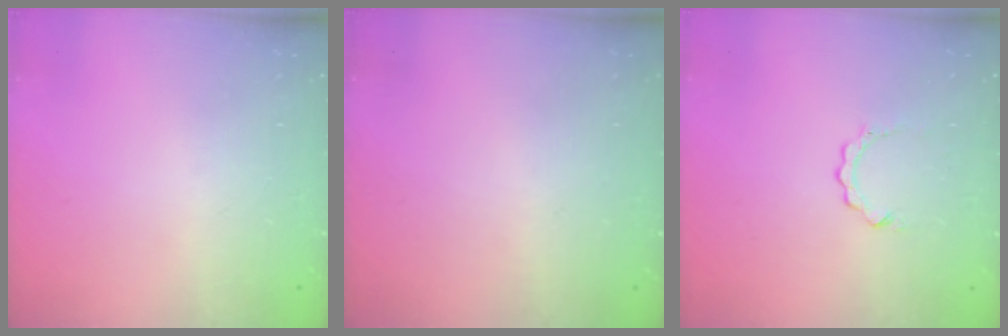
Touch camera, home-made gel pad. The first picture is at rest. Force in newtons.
{"total": 1.4, "press": 1.4, "slide": 0.1}
{"total": 2.8, "press": 2.8, "slide": 0.2}